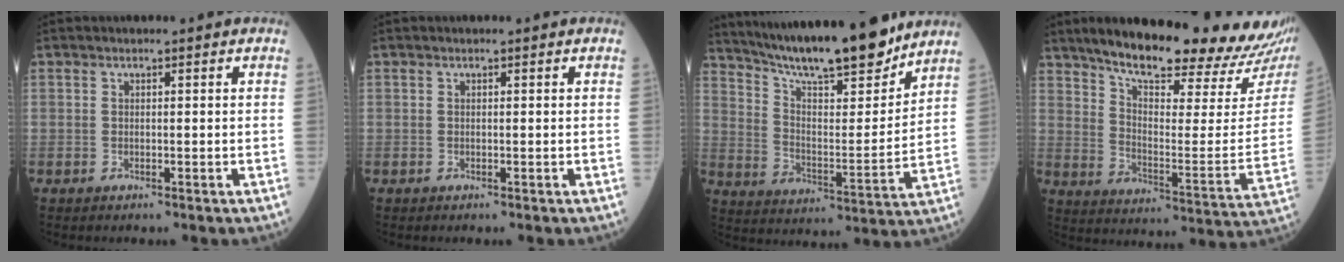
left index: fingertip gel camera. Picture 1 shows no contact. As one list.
[{"total": 0.0}, {"total": 19.3, "force": [16.8, 2.2, 9.2], "torque": [-0.154, -0.008, 0.266]}, {"total": 25.0, "force": [21.1, 4.1, 12.7], "torque": [-0.190, -0.051, 0.276]}]